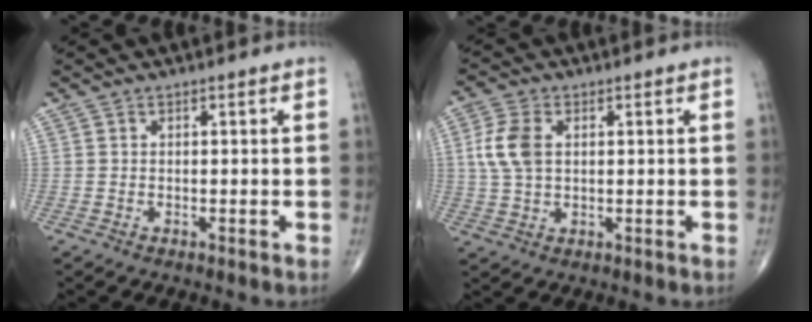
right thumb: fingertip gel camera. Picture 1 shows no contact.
{"total": 6.9, "force": [1.3, 4.3, 5.2], "torque": [-0.116, 0.004, 0.026]}